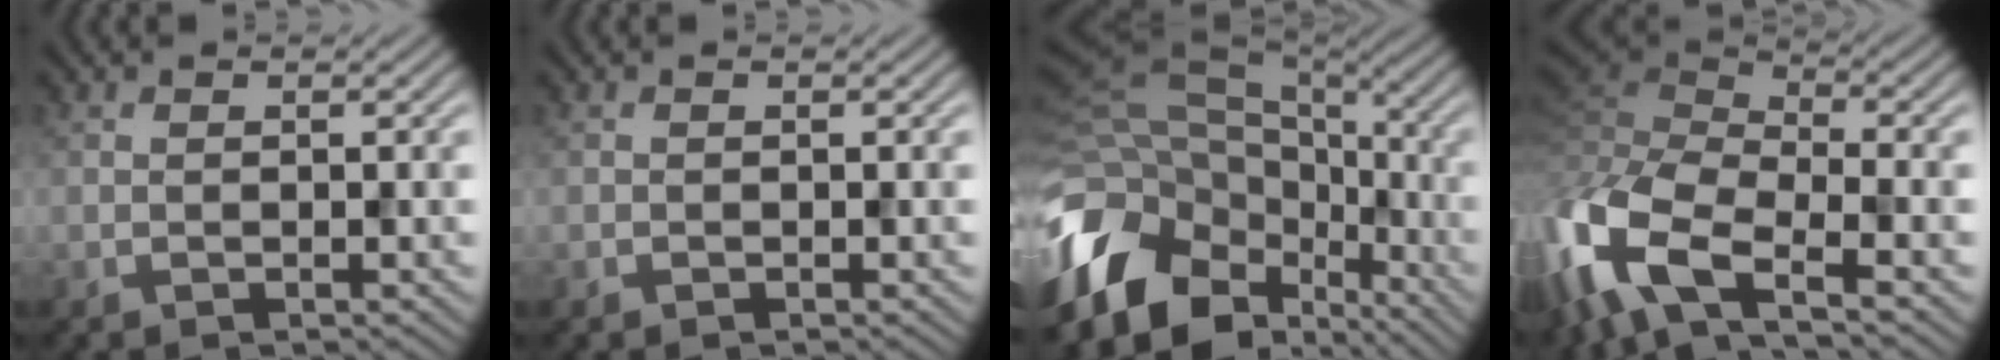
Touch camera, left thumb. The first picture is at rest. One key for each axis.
{"total": 0.0}
{"total": 16.4, "fx": -6.8, "fy": 10.7, "fz": 10.4, "tx": -0.261, "ty": -0.021, "tz": -0.114}
{"total": 13.6, "fx": -5.9, "fy": 6.1, "fz": 10.6, "tx": -0.274, "ty": -0.009, "tz": -0.118}